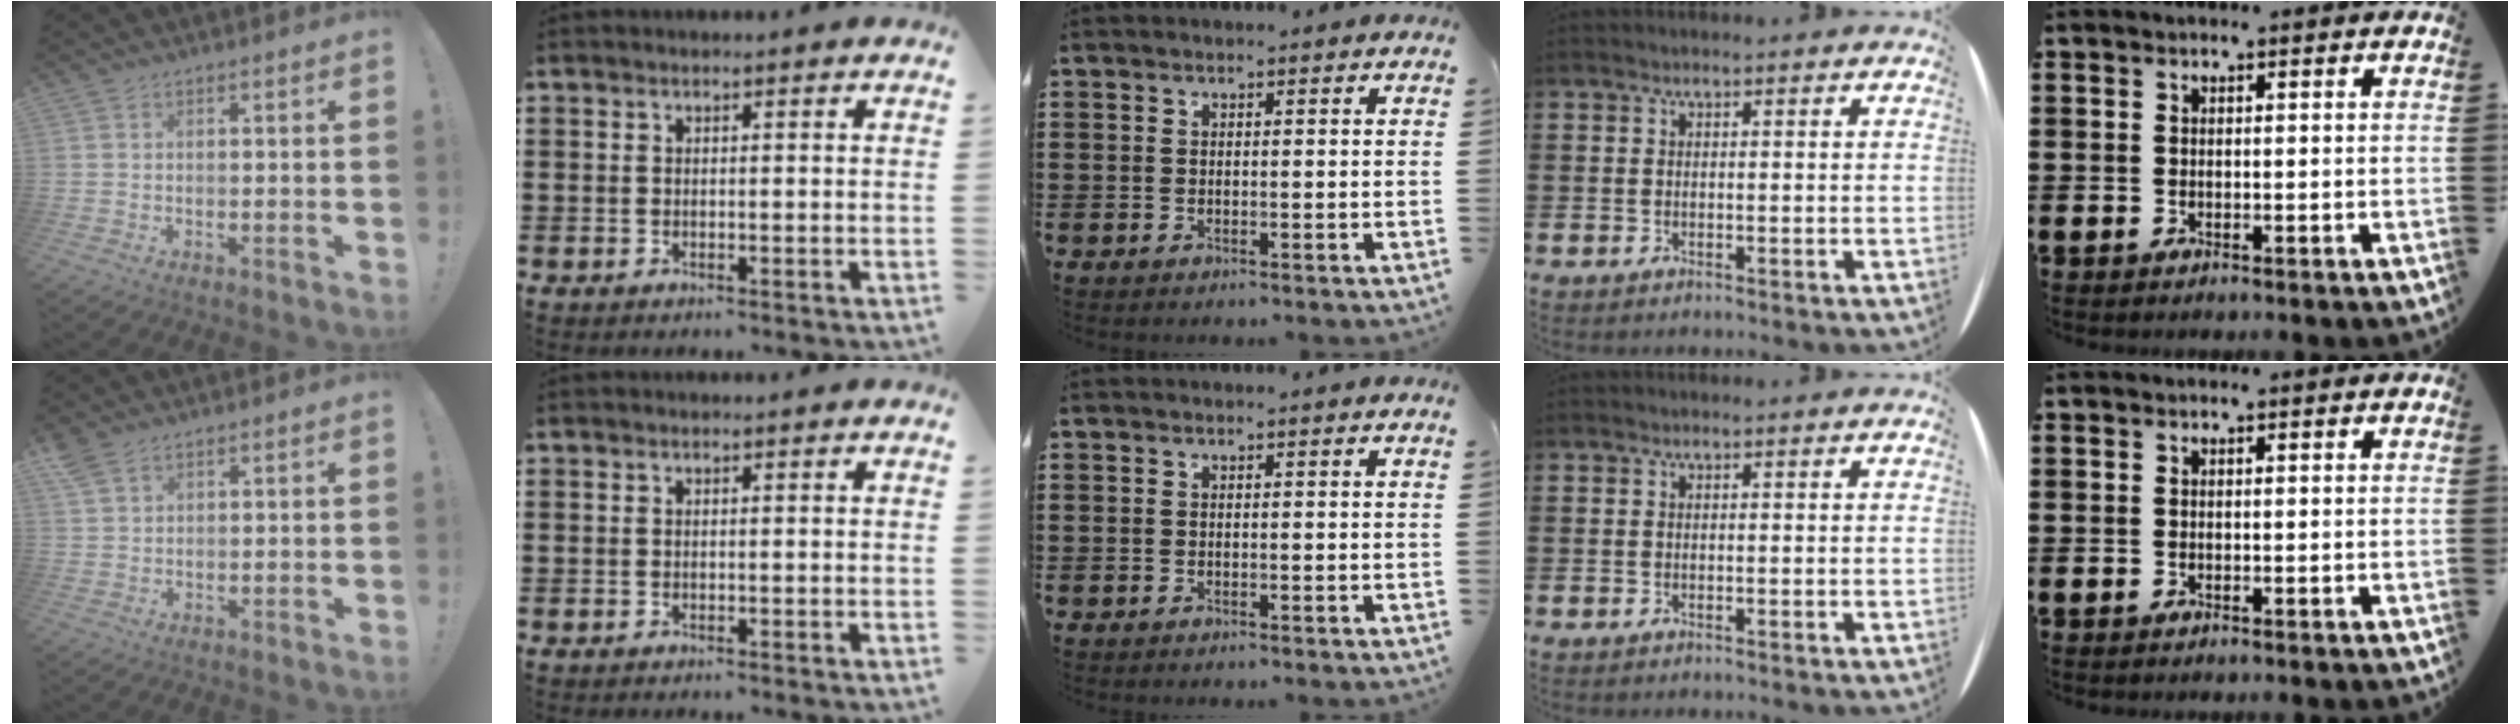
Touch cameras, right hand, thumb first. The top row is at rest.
{"thumb": {"total": 4.0, "force": [2.9, 1.9, 1.9], "torque": [-0.036, -0.011, 0.057]}}